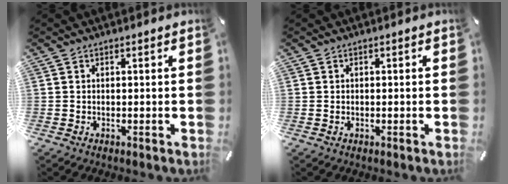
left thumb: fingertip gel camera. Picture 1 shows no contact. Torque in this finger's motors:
{"motor_torque": [-0.10, -0.27, 0.01, 0.11, 0.01]}